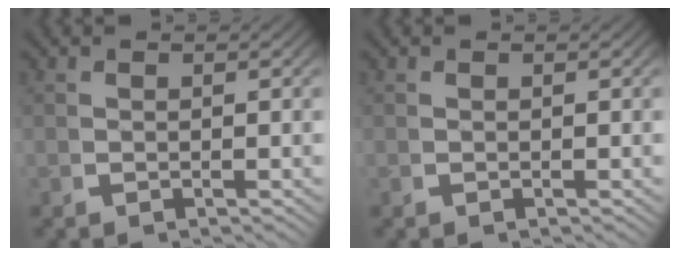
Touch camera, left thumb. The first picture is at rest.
{"total": 0.0}